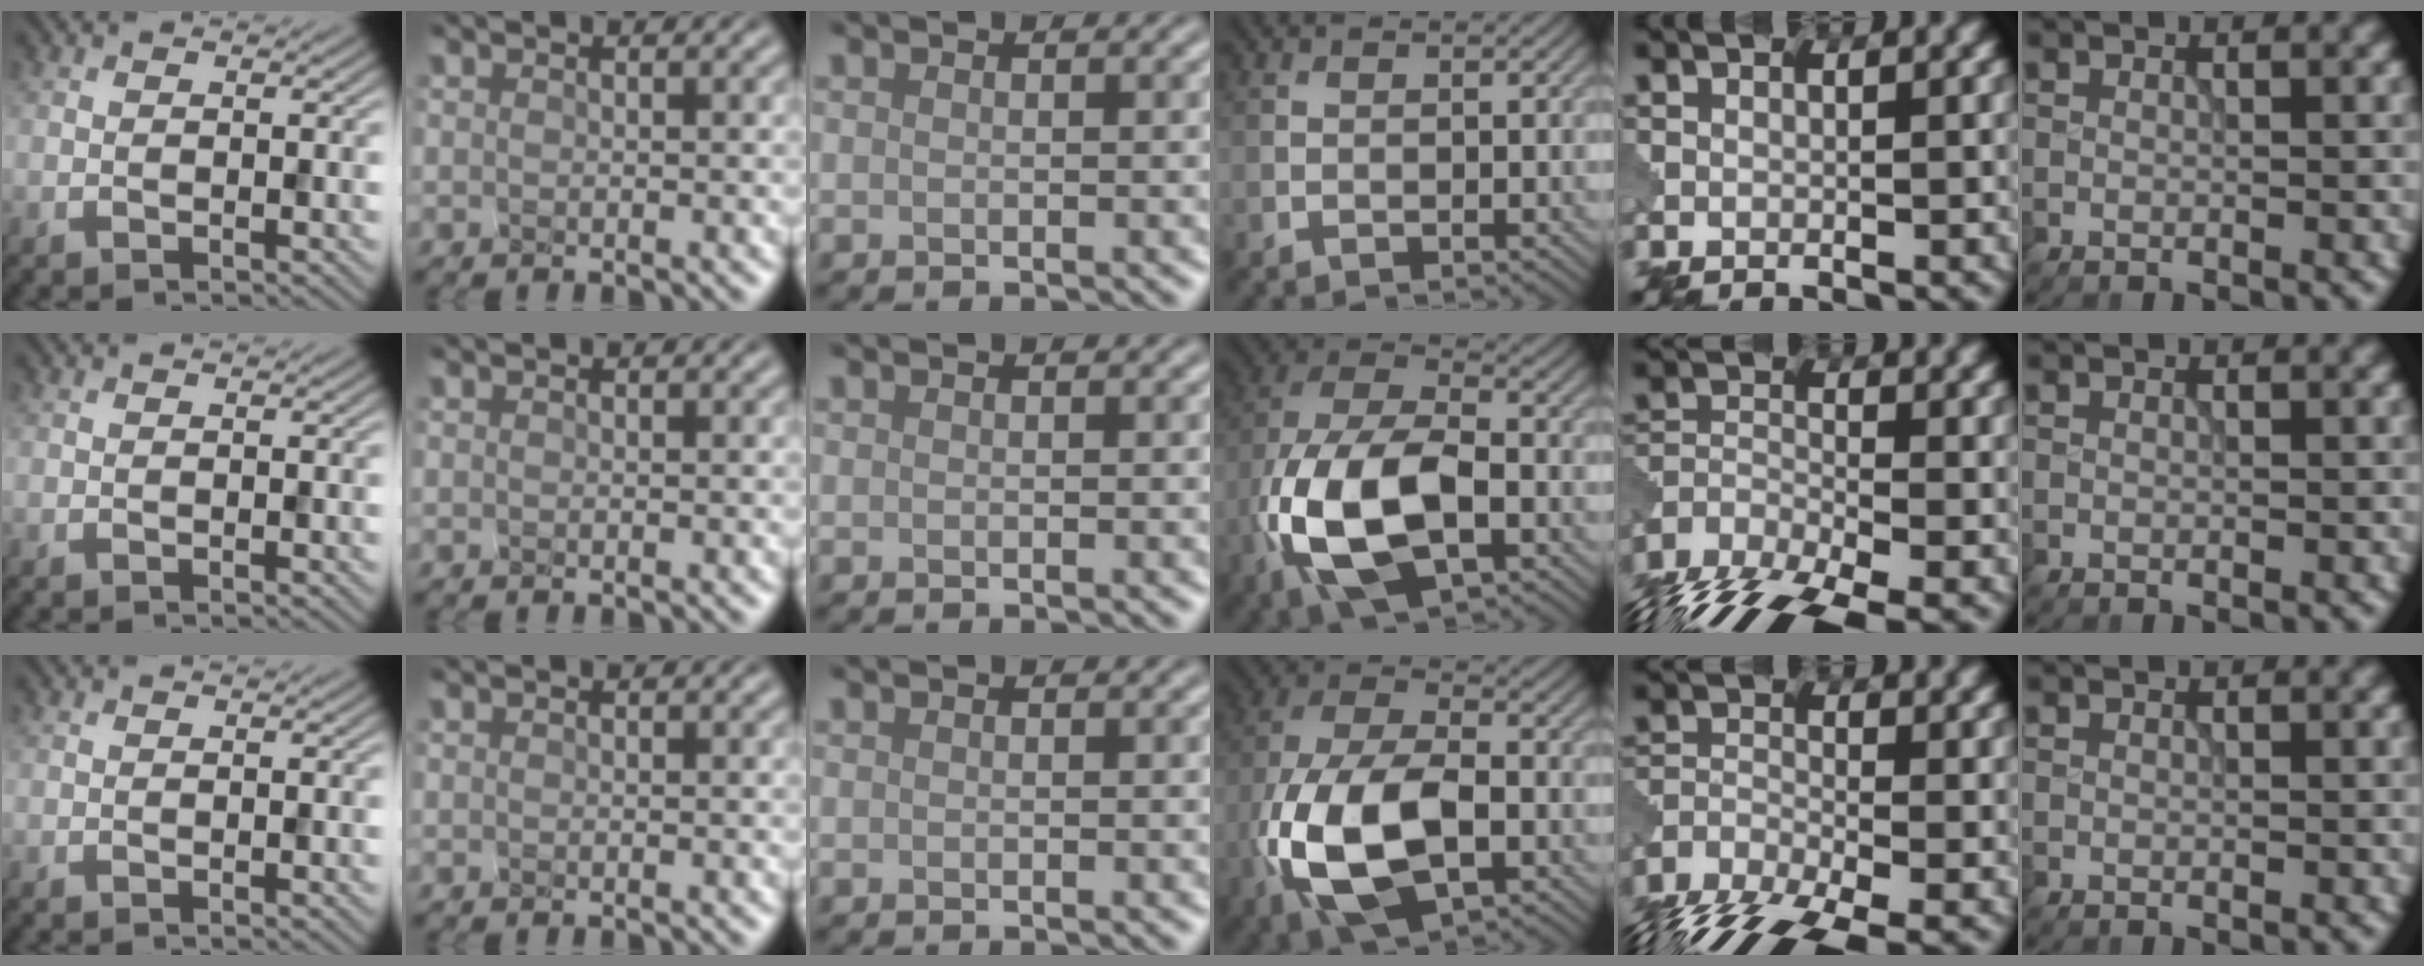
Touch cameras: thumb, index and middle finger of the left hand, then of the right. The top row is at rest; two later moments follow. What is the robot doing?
{"motion": "squeeze", "object": "clothespin"}